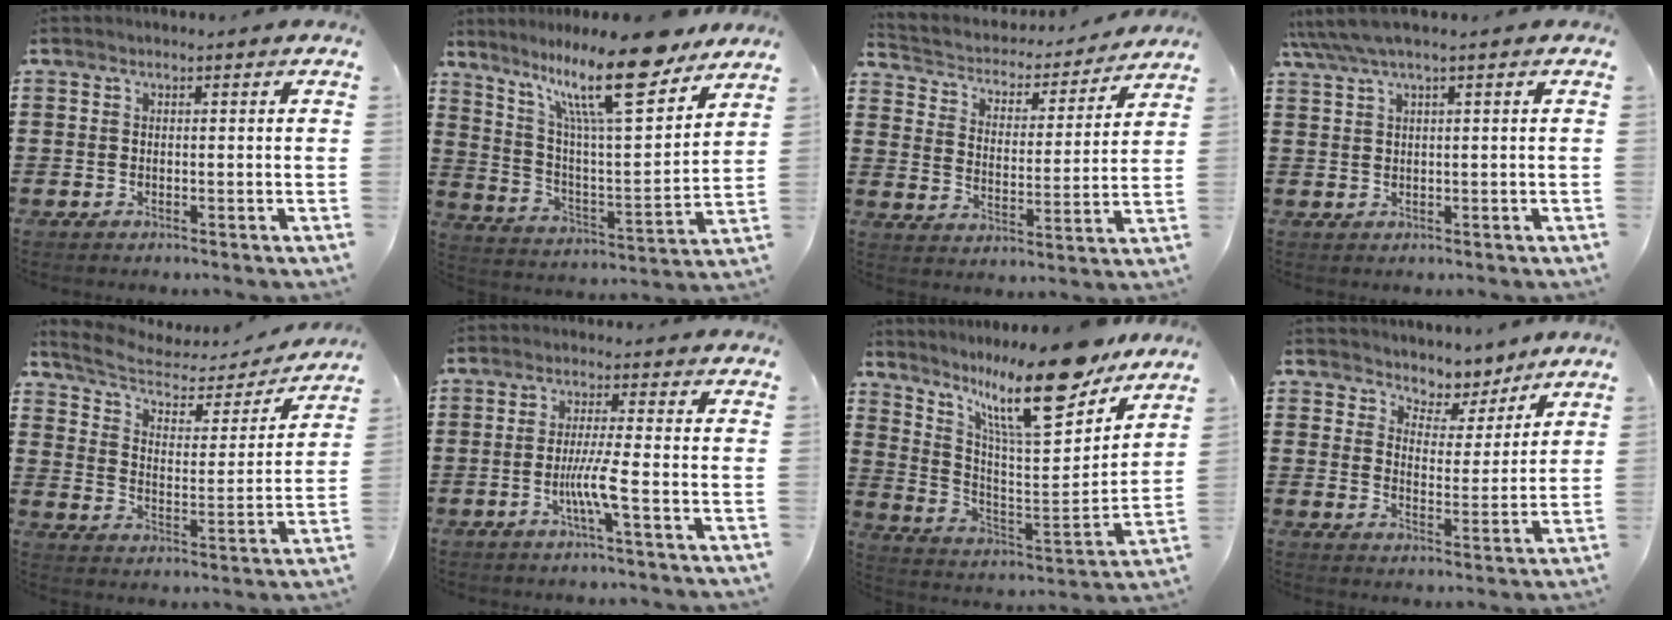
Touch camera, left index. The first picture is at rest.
{"total": 16.3, "force": [12.0, 3.2, 10.6], "torque": [-0.213, -0.057, 0.201]}
{"total": 2.8, "force": [2.6, 1.0, 0.1], "torque": [-0.023, -0.025, 0.035]}
{"total": 2.2, "force": [1.2, 0.0, 1.9], "torque": [-0.047, -0.004, 0.017]}
{"total": 4.9, "force": [3.8, 2.0, 2.4], "torque": [-0.067, -0.020, 0.059]}
{"total": 5.2, "force": [-1.8, -0.3, 4.9], "torque": [-0.090, -0.010, -0.037]}
{"total": 15.5, "force": [11.8, 3.2, 9.6], "torque": [-0.180, -0.076, 0.194]}
{"total": 4.4, "force": [4.1, 1.4, 0.0], "torque": [-0.028, -0.026, 0.069]}